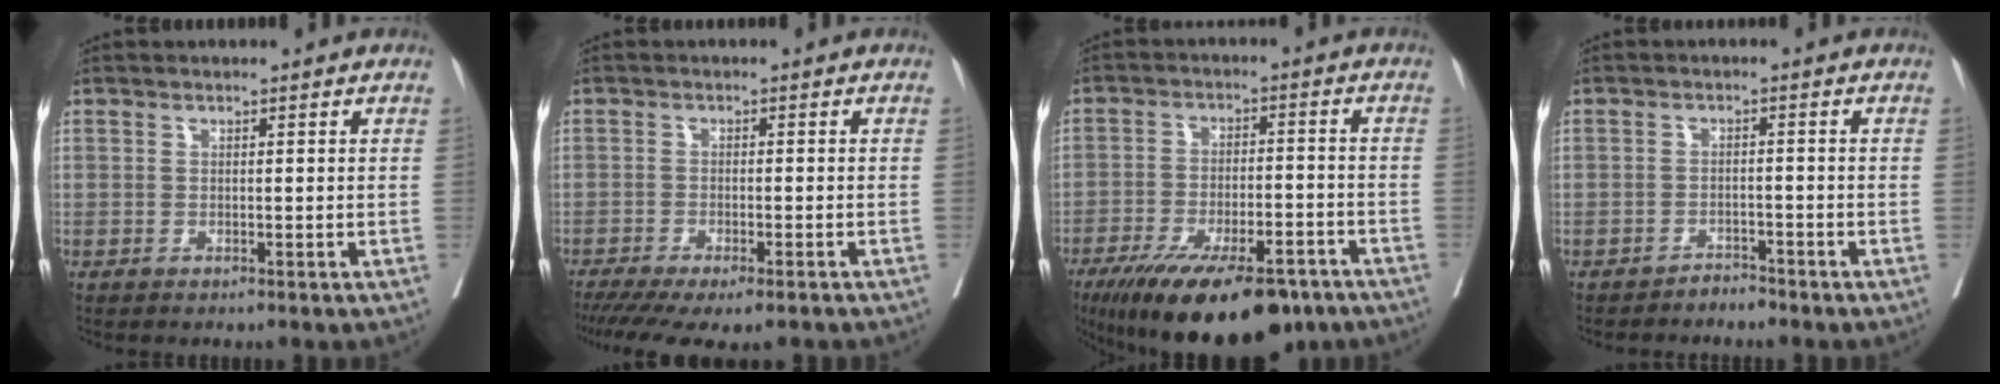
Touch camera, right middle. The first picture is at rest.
{"total": 12.9, "force": [-10.5, 2.6, 7.0], "torque": [-0.130, -0.026, -0.151]}
{"total": 18.0, "force": [-13.0, 5.3, 11.2], "torque": [-0.168, -0.016, -0.201]}
{"total": 1.7, "force": [-1.6, 0.3, -0.1], "torque": [-0.001, -0.003, -0.027]}